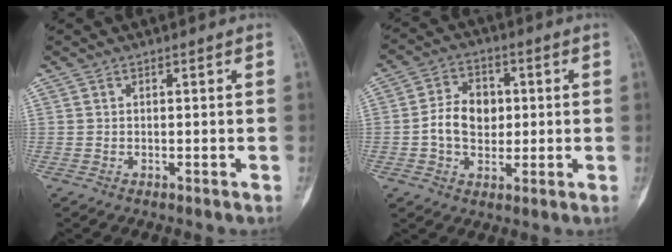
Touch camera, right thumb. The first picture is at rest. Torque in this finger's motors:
{"motor_torque": [0.23, 0.16, 1.06, 0.07, 0.07]}